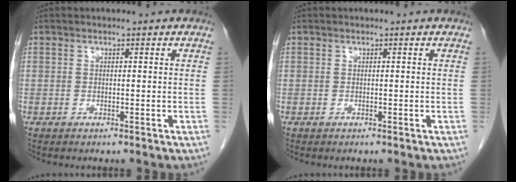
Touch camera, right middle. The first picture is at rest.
{"total": 0.0}